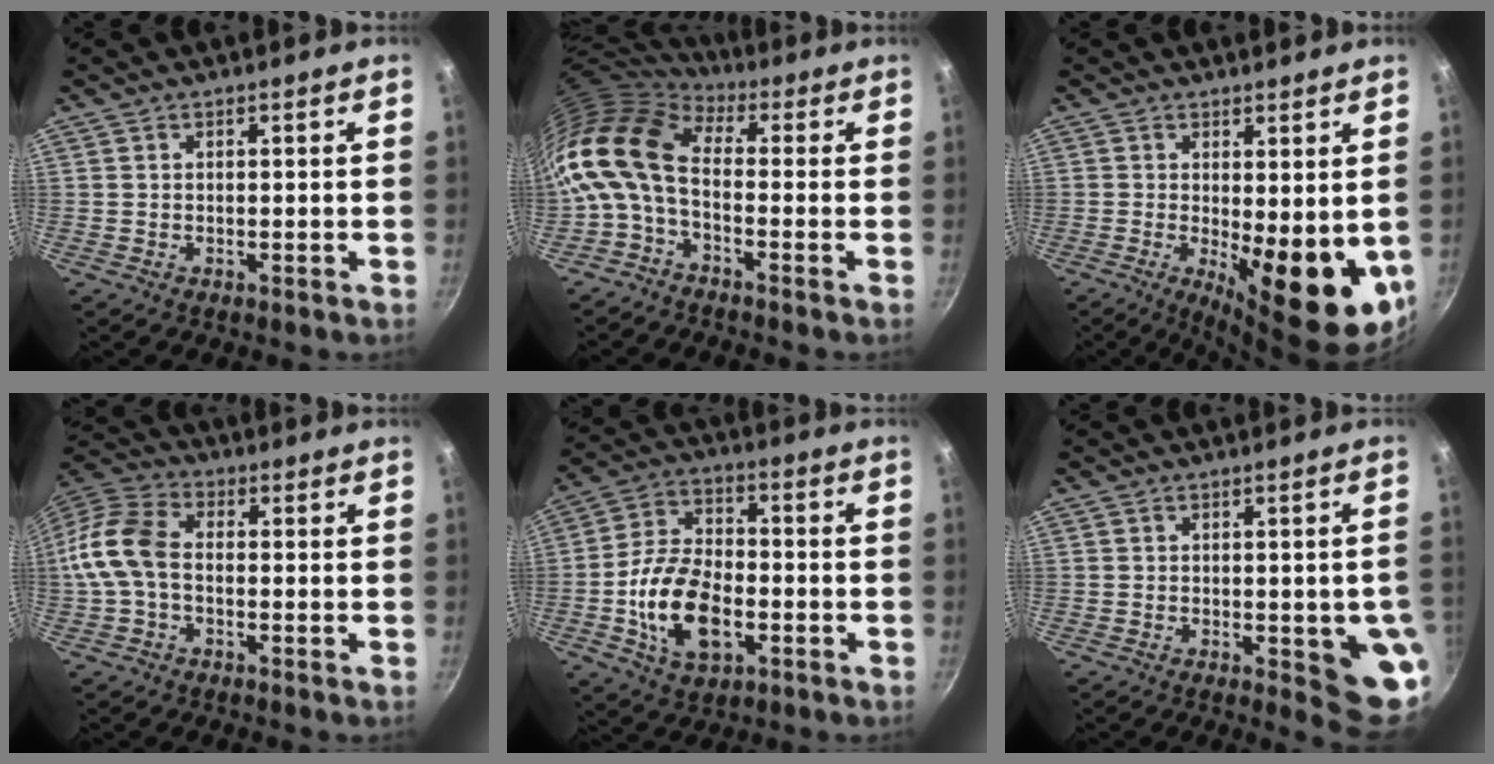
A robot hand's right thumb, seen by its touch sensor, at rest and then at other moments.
{"total": 11.9, "force": [-1.2, 6.9, 9.7], "torque": [-0.190, 0.022, -0.042]}
{"total": 14.1, "force": [-1.5, 5.2, 13.0], "torque": [-0.147, -0.023, -0.006]}
{"total": 11.1, "force": [-1.0, 7.0, 8.5], "torque": [-0.168, 0.037, -0.039]}
{"total": 15.3, "force": [-4.0, 9.0, 11.7], "torque": [-0.203, 0.025, -0.074]}
{"total": 9.3, "force": [-1.9, 3.1, 8.6], "torque": [-0.072, -0.002, -0.019]}